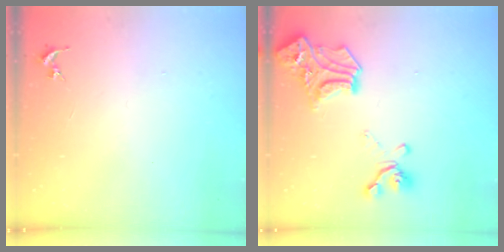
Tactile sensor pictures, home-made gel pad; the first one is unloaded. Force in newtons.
{"total": 19.5, "press": 19.5, "slide": 0.7}